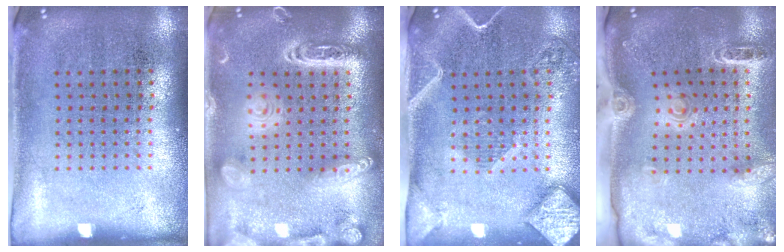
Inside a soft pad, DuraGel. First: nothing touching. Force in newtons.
{"total": 2.8, "press": 2.8, "slide": 0.3}
{"total": 2.6, "press": 2.1, "slide": 1.5}
{"total": 2.0, "press": 1.8, "slide": 0.8}